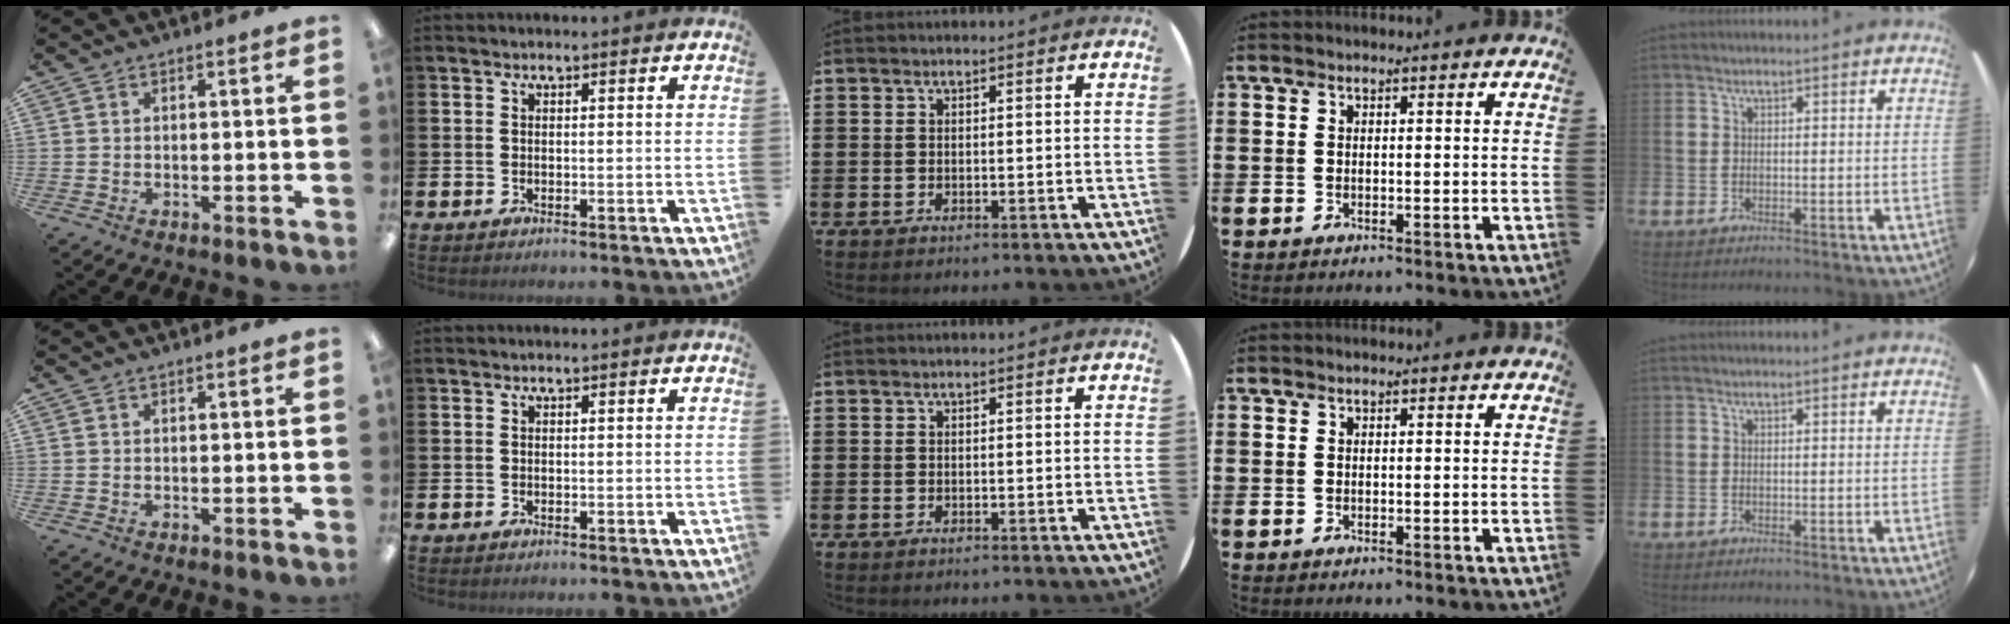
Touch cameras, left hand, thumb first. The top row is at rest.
{}